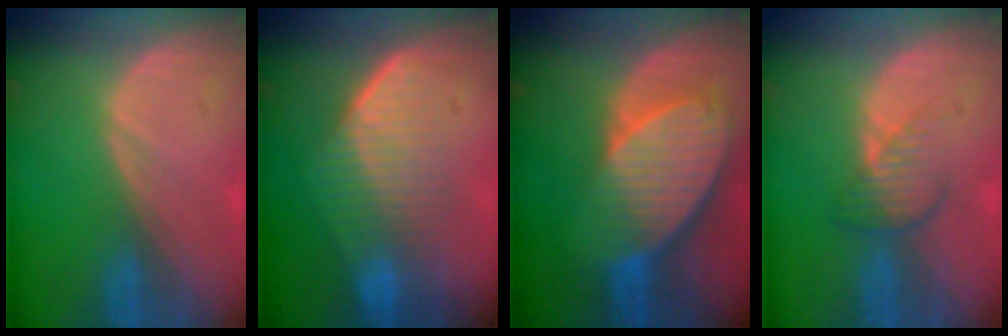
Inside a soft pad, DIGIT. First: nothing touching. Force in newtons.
{"total": 7.3, "press": 7.0, "slide": 2.0}
{"total": 10.2, "press": 8.8, "slide": 5.2}
{"total": 3.8, "press": 3.5, "slide": 1.5}